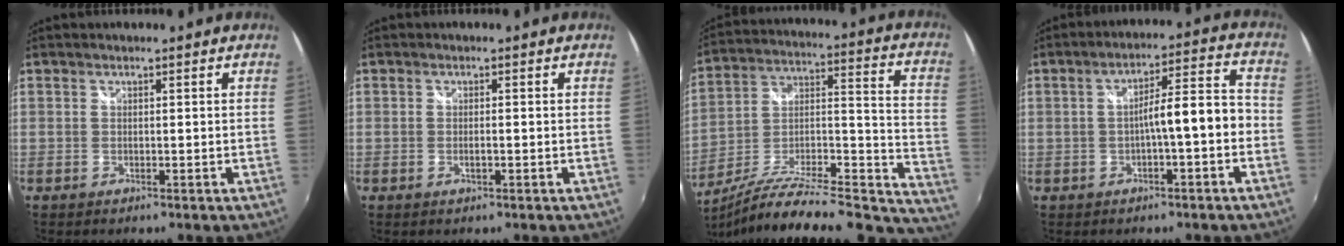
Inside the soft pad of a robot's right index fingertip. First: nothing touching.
{"total": 1.2, "force": [-0.5, 0.3, 1.1], "torque": [-0.021, -0.001, -0.008]}
{"total": 26.5, "force": [-20.0, 5.7, 16.4], "torque": [-0.195, -0.014, -0.306]}
{"total": 7.9, "force": [-2.0, 0.9, 7.5], "torque": [-0.112, 0.024, -0.019]}